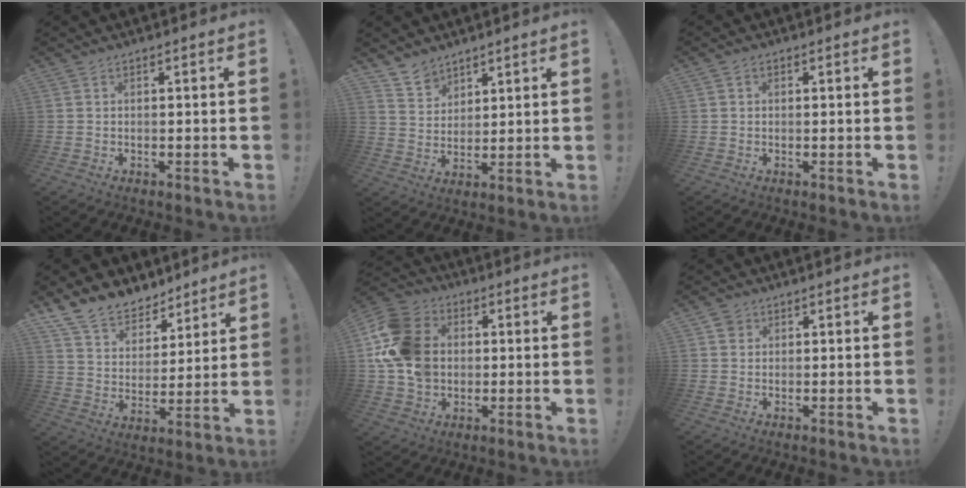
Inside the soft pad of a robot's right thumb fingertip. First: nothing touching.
{"total": 7.1, "force": [5.9, 3.8, 0.6], "torque": [-0.019, -0.046, 0.117]}
{"total": 1.1, "force": [0.3, 0.9, 0.4], "torque": [-0.005, 0.001, 0.004]}
{"total": 12.7, "force": [10.2, 6.9, 3.0], "torque": [-0.067, -0.075, 0.197]}
{"total": 17.6, "force": [1.7, 14.2, 10.2], "torque": [-0.180, 0.001, 0.036]}
{"total": 2.3, "force": [1.2, 2.0, 0.5], "torque": [-0.001, -0.002, 0.021]}